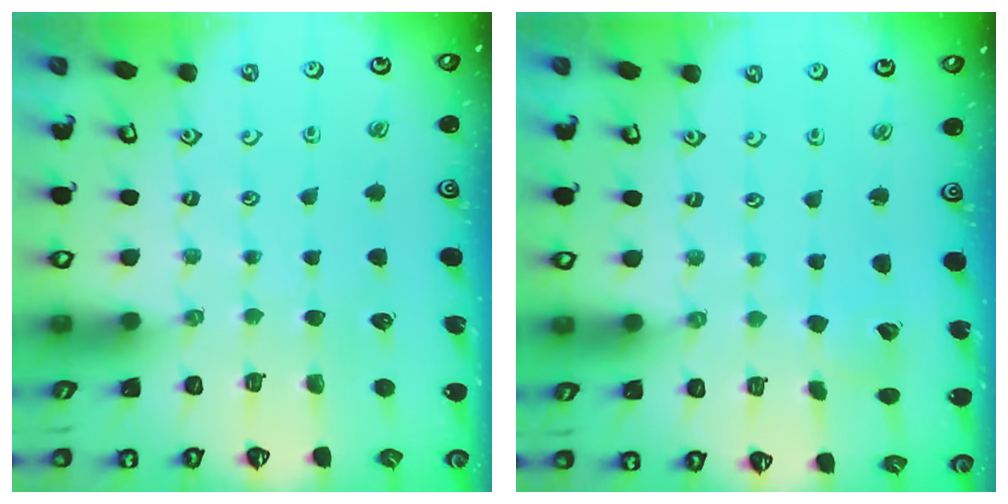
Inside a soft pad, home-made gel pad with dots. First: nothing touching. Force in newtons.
{"total": 2.7, "press": 2.7, "slide": 0.3}